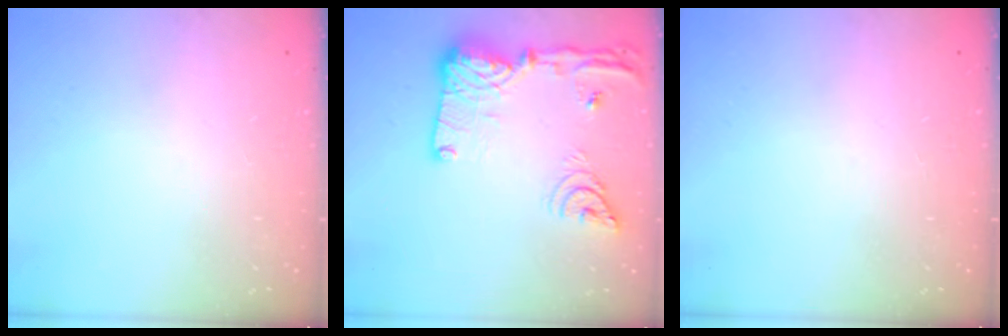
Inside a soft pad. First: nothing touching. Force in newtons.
{"total": 20.1, "press": 19.9, "slide": 3.0}
{"total": 0.0}